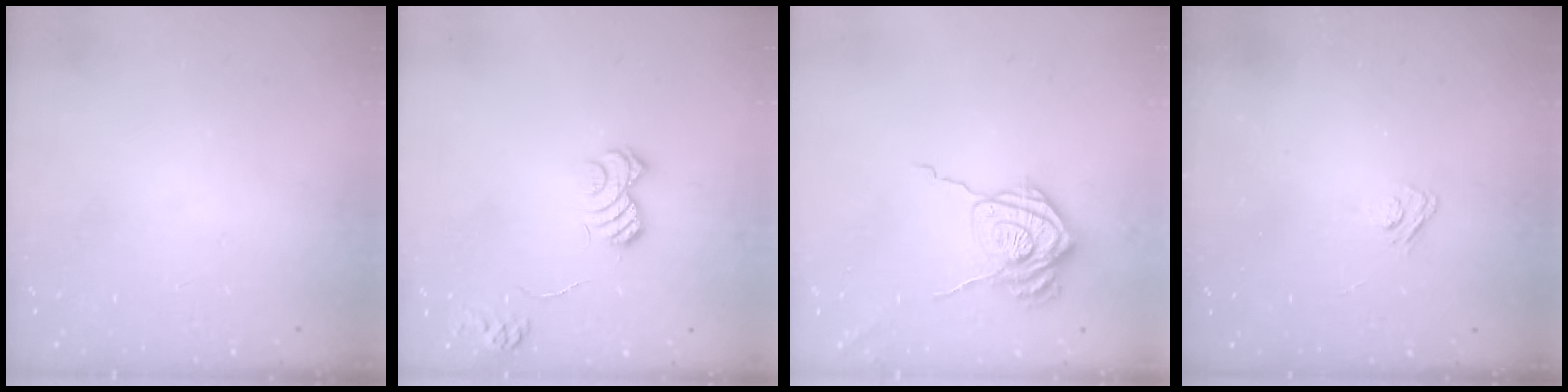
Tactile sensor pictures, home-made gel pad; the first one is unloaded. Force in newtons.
{"total": 9.8, "press": 9.7, "slide": 0.7}
{"total": 12.8, "press": 12.7, "slide": 1.2}
{"total": 3.1, "press": 2.8, "slide": 1.3}